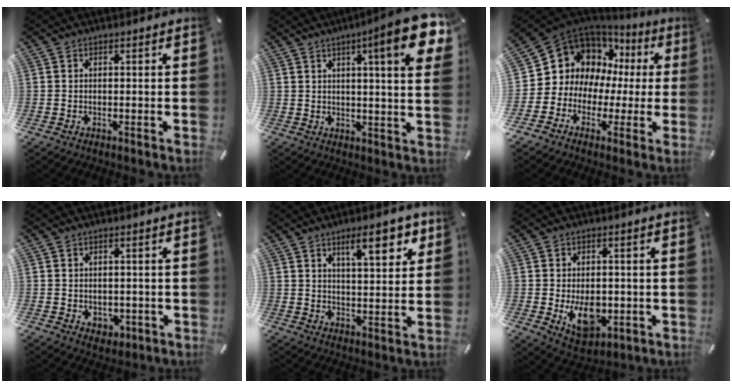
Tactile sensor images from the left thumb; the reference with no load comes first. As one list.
[{"total": 14.3, "force": [6.2, 1.8, 12.7], "torque": [-0.191, -0.031, 0.091]}, {"total": 10.5, "force": [3.1, 9.7, 2.4], "torque": [-0.069, -0.045, 0.070]}, {"total": 2.7, "force": [-0.2, 2.5, 0.9], "torque": [-0.003, -0.006, -0.005]}, {"total": 10.6, "force": [6.3, 3.5, 7.7], "torque": [-0.109, -0.029, 0.102]}, {"total": 10.0, "force": [-1.6, 6.7, 7.2], "torque": [-0.103, -0.010, -0.022]}]